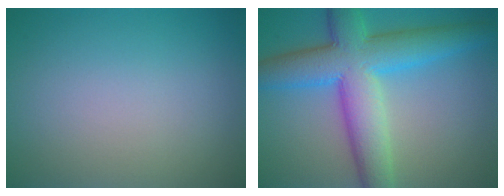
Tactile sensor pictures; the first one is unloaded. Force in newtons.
{"total": 9.6, "press": 9.6, "slide": 0.2}